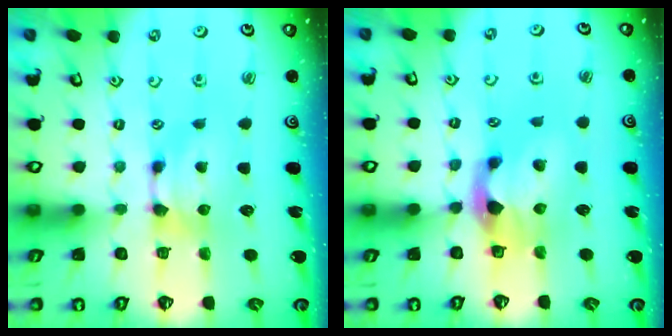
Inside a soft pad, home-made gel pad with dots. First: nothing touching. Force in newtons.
{"total": 3.7, "press": 3.3, "slide": 1.5}